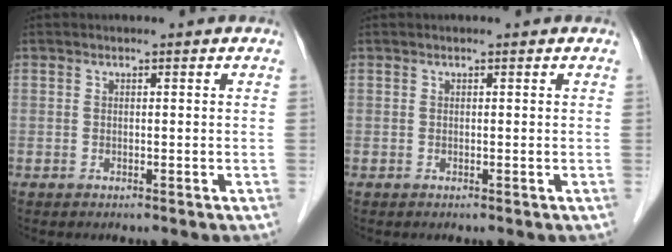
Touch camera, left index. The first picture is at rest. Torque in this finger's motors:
{"motor_torque": [0.00, 0.00, 0.00, 0.00]}